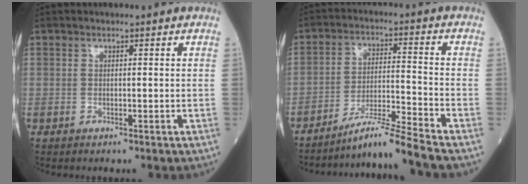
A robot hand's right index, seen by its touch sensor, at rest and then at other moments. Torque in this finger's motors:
{"motor_torque": [0.09, -0.21, 0.01, -0.01]}